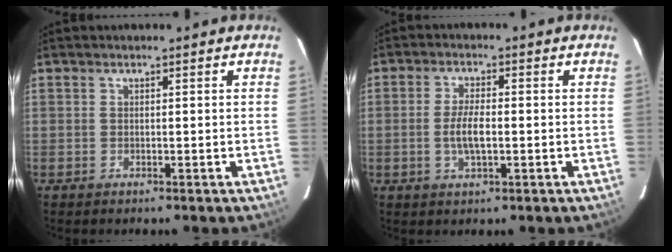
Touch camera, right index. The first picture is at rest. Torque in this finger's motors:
{"motor_torque": [1.12, -0.28, 0.50, 0.13]}